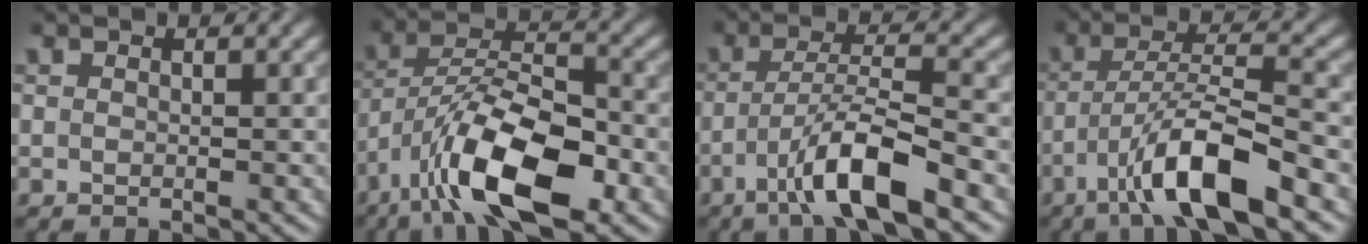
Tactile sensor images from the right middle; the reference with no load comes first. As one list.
[{"total": 11.1, "force": [-5.8, 4.1, 8.5], "torque": [-0.151, 0.006, -0.108]}, {"total": 6.9, "force": [-3.7, 1.2, 5.7], "torque": [-0.101, 0.010, -0.069]}, {"total": 8.4, "force": [-4.6, 1.6, 6.8], "torque": [-0.117, 0.010, -0.084]}]